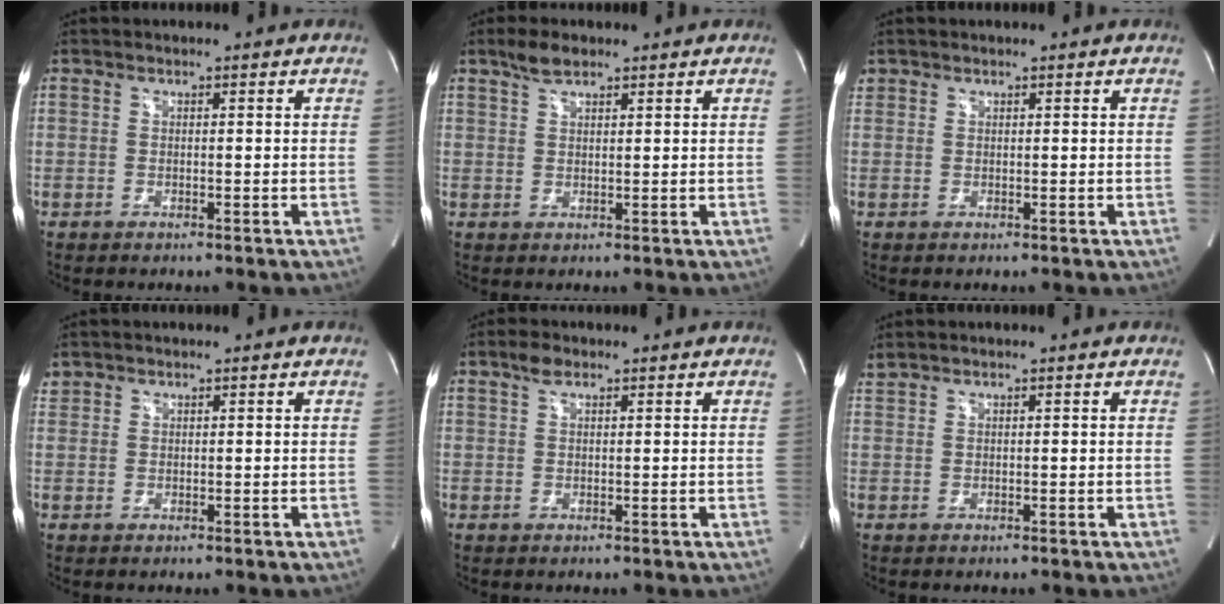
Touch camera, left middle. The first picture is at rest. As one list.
[{"total": 3.1, "force": [2.4, 1.0, 1.7], "torque": [-0.042, 0.007, 0.046]}, {"total": 0.9, "force": [0.6, 0.6, 0.0], "torque": [0.002, 0.012, 0.011]}, {"total": 1.3, "force": [1.1, 0.7, 0.0], "torque": [-0.001, 0.014, 0.022]}, {"total": 1.8, "force": [1.3, 0.7, 1.1], "torque": [-0.029, 0.009, 0.025]}, {"total": 1.6, "force": [1.3, -0.4, 0.8], "torque": [-0.037, 0.028, 0.036]}]